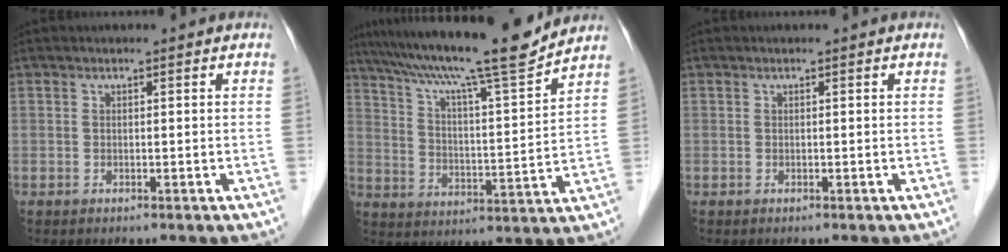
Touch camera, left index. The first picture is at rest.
{"total": 18.3, "force": [15.7, -0.2, 9.5], "torque": [-0.165, 0.003, 0.243]}
{"total": 0.0}